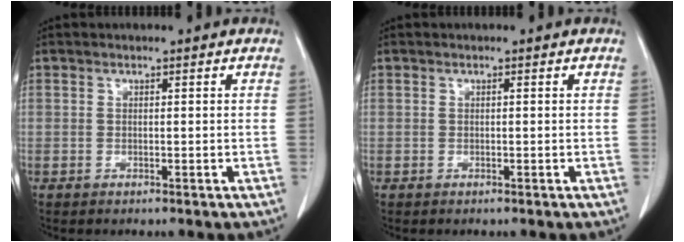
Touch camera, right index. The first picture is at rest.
{"total": 0.0}